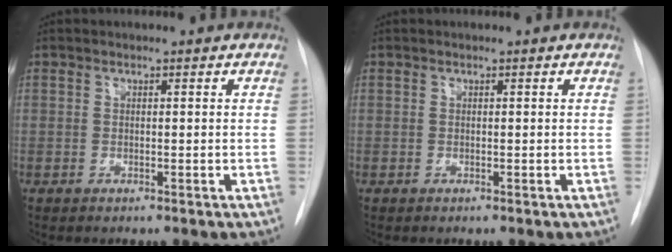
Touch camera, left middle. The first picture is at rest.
{"total": 0.0}